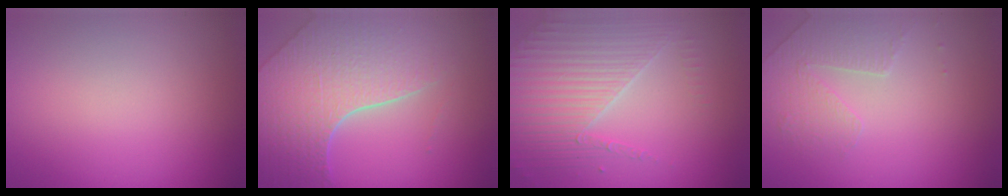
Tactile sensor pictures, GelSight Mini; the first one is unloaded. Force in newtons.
{"total": 7.8, "press": 5.7, "slide": 5.4}
{"total": 4.0, "press": 3.8, "slide": 1.2}
{"total": 1.8, "press": 1.4, "slide": 1.0}